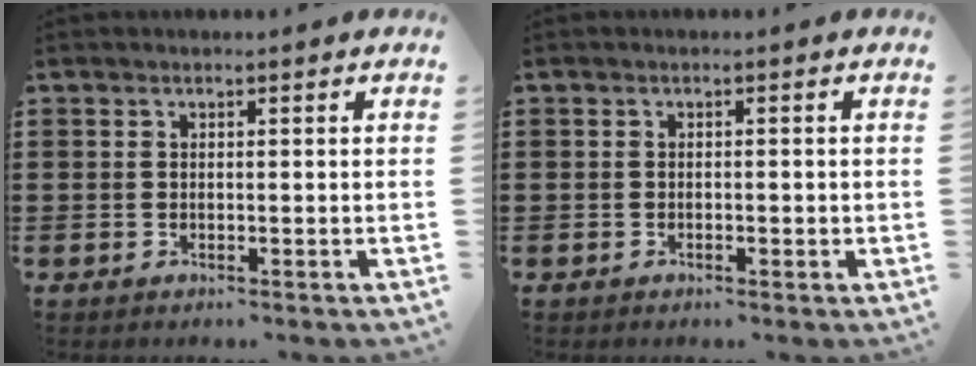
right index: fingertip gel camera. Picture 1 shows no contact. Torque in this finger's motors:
{"motor_torque": [-0.41, 0.63, -0.02, -0.01]}